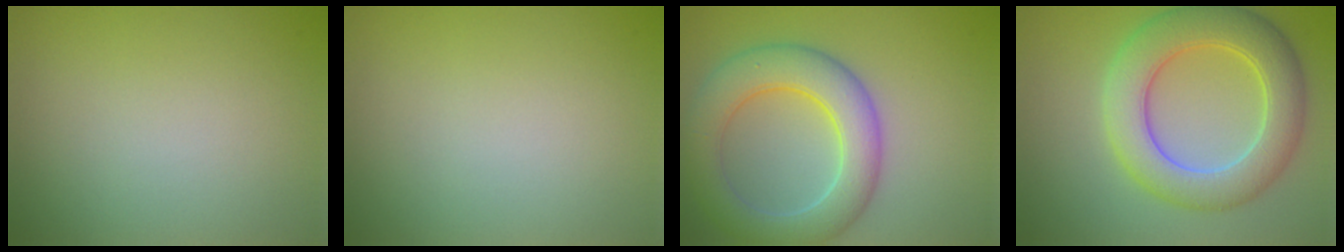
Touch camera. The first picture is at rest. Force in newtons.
{"total": 0.0}
{"total": 6.8, "press": 6.8, "slide": 0.4}
{"total": 7.1, "press": 7.1, "slide": 0.6}